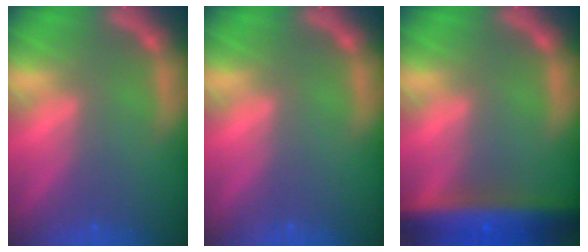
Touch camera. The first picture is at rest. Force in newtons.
{"total": 0.0}
{"total": 9.0}